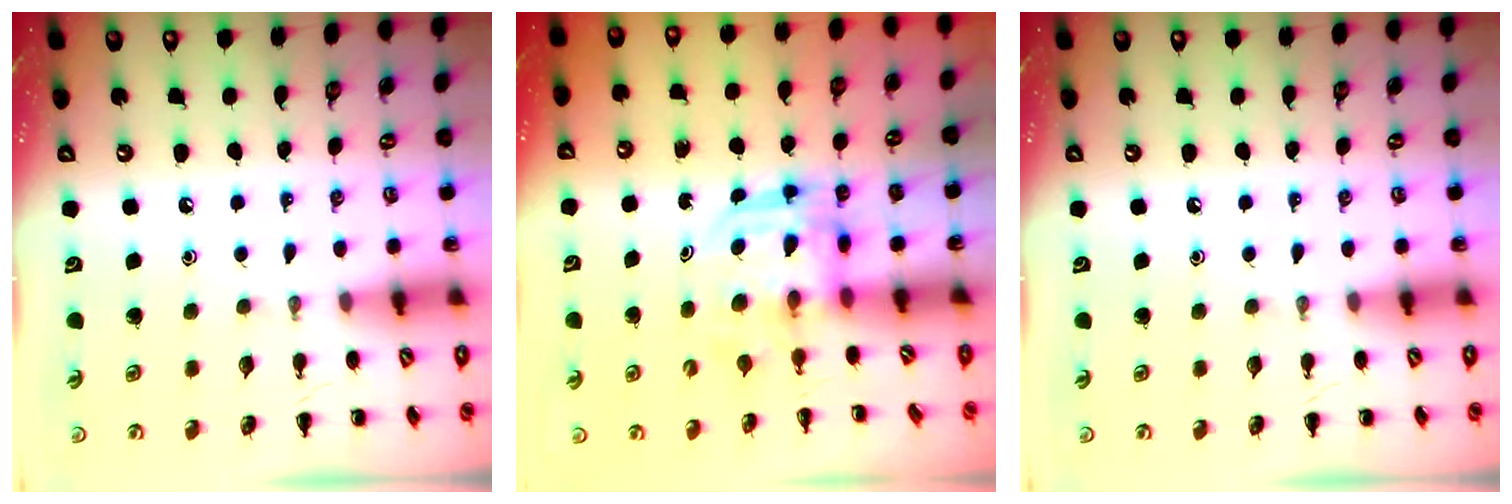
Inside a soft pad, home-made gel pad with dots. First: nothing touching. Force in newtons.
{"total": 3.3, "press": 3.3, "slide": 0.2}
{"total": 0.0}